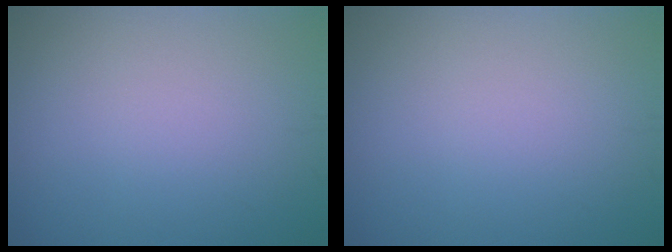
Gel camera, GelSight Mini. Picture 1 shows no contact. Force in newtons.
{"total": 0.0}